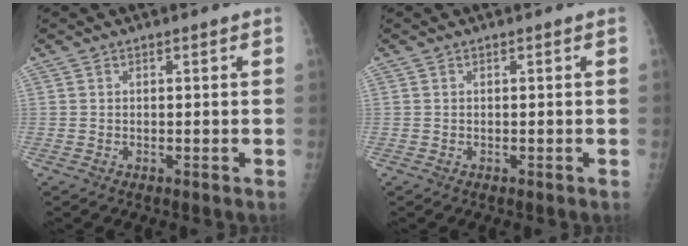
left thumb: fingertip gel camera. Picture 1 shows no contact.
{"total": 0.0}